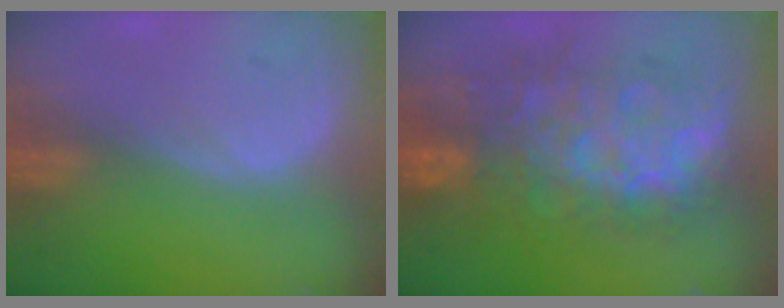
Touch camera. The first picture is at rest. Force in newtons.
{"total": 12.4, "press": 12.3, "slide": 1.2}